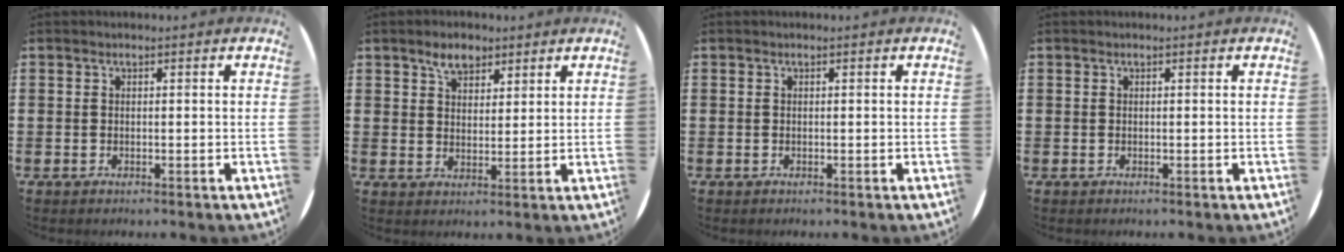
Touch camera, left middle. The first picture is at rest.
{"total": 4.0, "force": [3.1, 2.1, 1.6], "torque": [-0.022, 0.001, 0.053]}
{"total": 0.0}
{"total": 0.0}